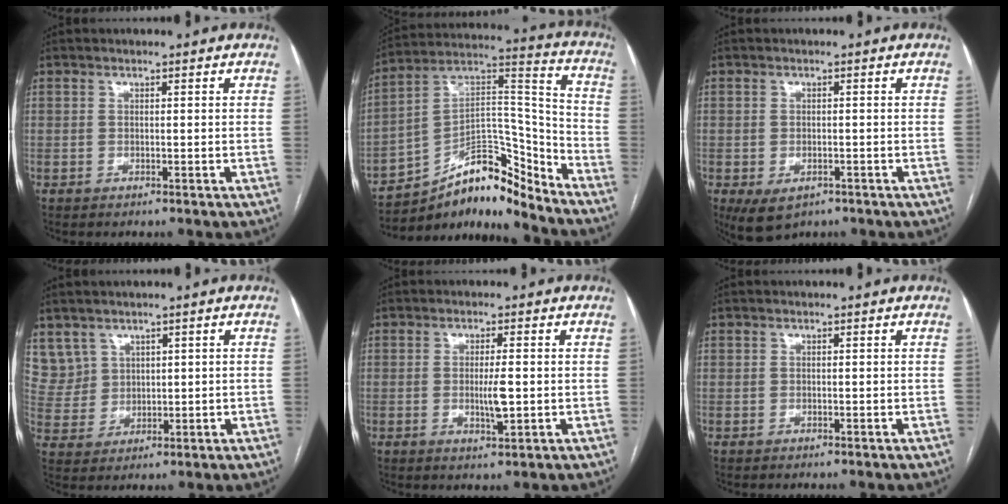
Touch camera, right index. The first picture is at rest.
{"total": 14.4, "force": [-11.8, 4.5, 6.9], "torque": [-0.108, 0.066, -0.199]}
{"total": 5.0, "force": [-2.6, 2.9, 3.1], "torque": [-0.060, -0.009, -0.033]}
{"total": 6.4, "force": [3.8, 5.2, 0.2], "torque": [-0.008, 0.016, 0.093]}
{"total": 3.9, "force": [-0.4, 0.7, 3.8], "torque": [-0.067, -0.004, -0.004]}
{"total": 0.0}